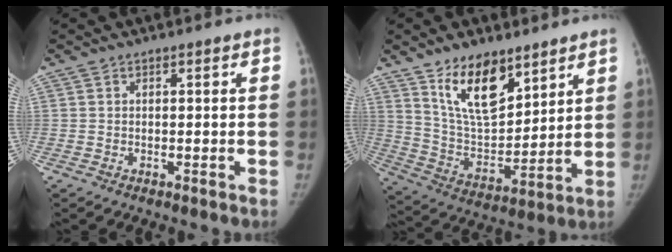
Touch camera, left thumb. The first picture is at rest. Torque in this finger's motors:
{"motor_torque": [0.51, -0.10, 1.71, -1.06, 0.35]}